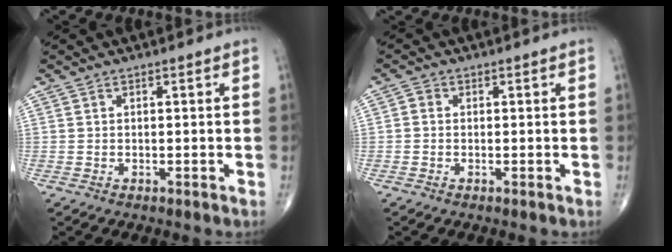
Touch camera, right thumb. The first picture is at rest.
{"total": 1.3, "force": [-0.1, 1.1, 0.7], "torque": [-0.005, 0.002, -0.006]}